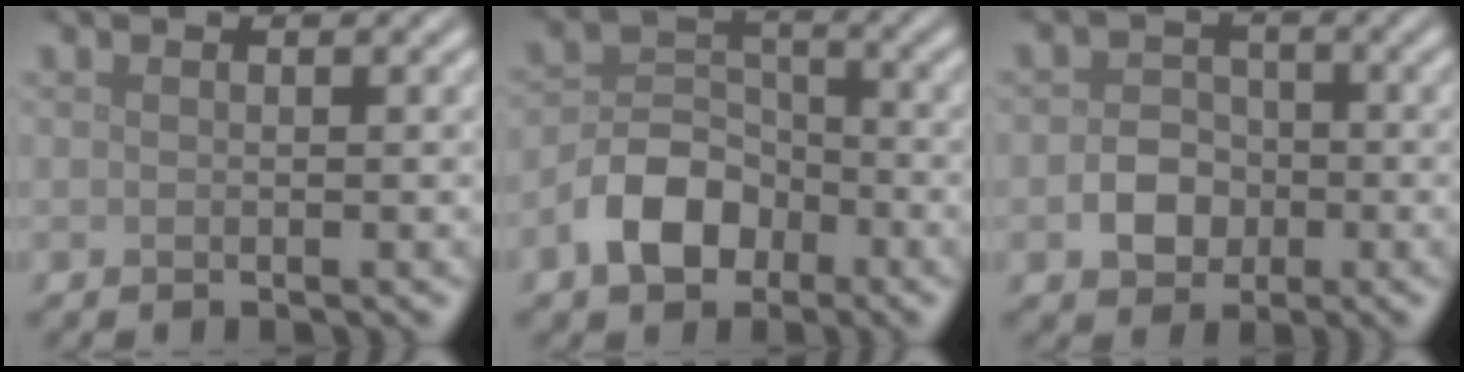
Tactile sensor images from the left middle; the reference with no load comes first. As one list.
[{"total": 5.3, "force": [-2.8, 3.6, 2.7], "torque": [-0.047, 0.003, -0.057]}, {"total": 3.1, "force": [-1.0, 2.5, 1.4], "torque": [-0.017, 0.002, -0.020]}]